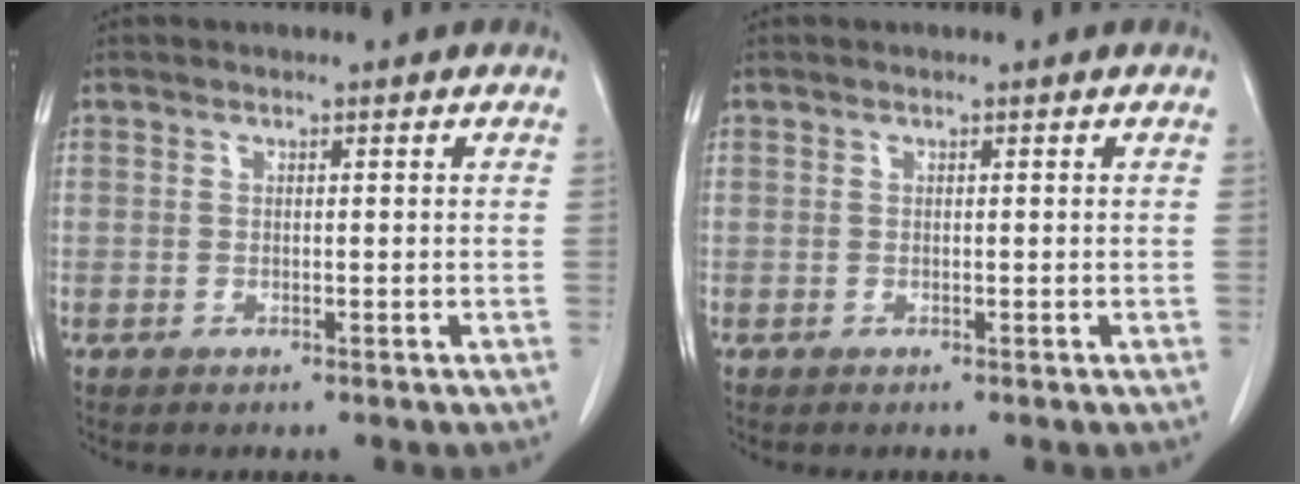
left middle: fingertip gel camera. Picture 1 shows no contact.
{"total": 0.0}